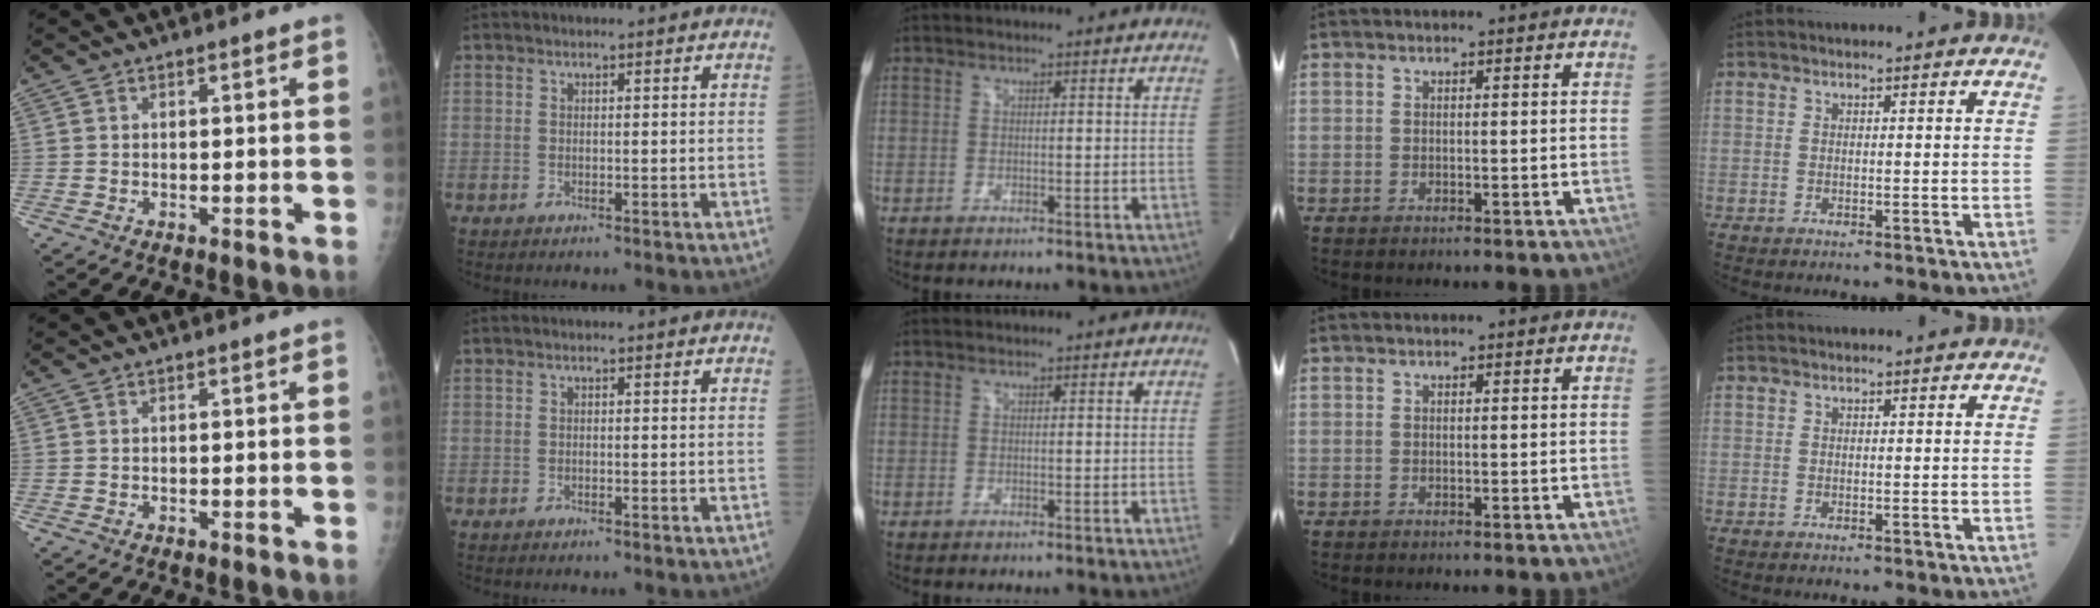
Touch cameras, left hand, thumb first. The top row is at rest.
{}